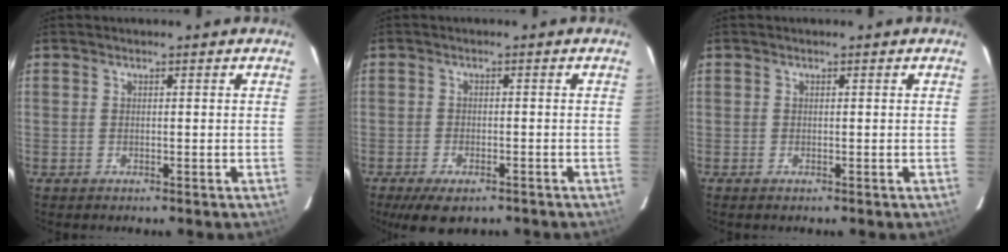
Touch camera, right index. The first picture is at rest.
{"total": 7.4, "force": [-5.3, 2.9, 4.3], "torque": [-0.096, -0.023, -0.084]}
{"total": 0.0}